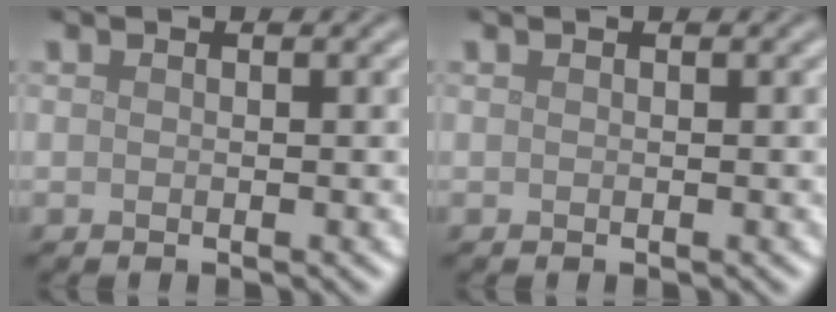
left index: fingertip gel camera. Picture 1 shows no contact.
{"total": 0.0}